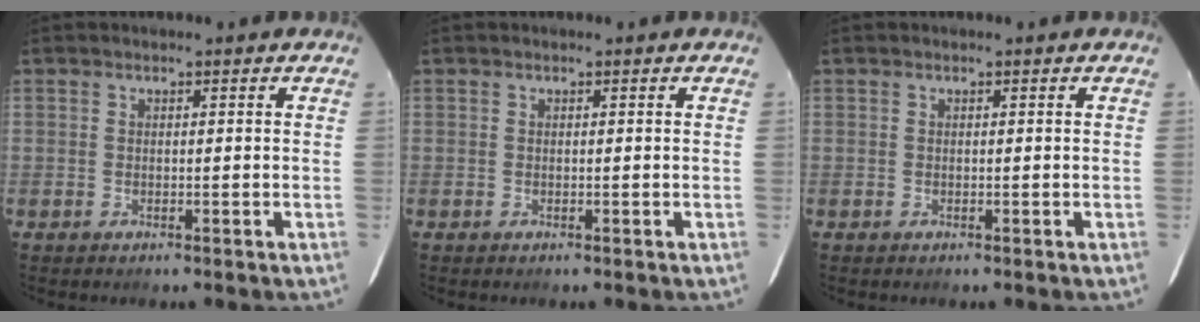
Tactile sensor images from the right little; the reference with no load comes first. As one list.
[{"total": 0.0}, {"total": 0.0}]